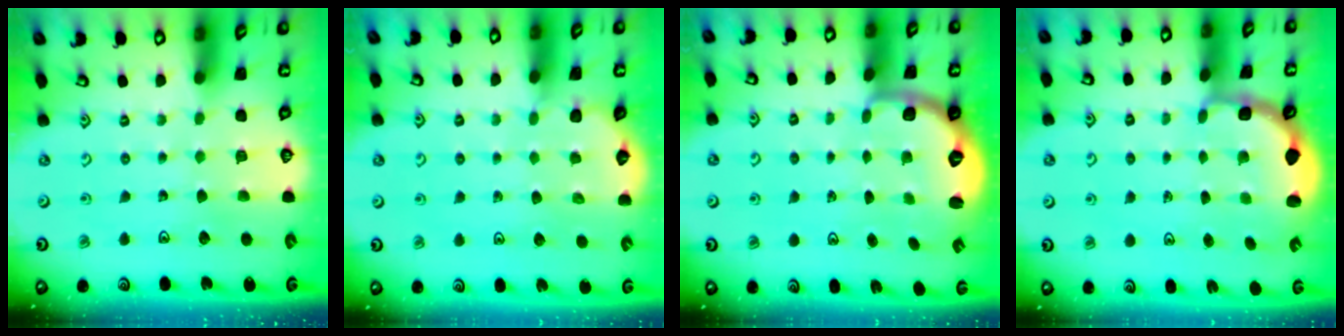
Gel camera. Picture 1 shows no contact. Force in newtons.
{"total": 3.0, "press": 2.9, "slide": 0.5}
{"total": 2.7, "press": 1.6, "slide": 2.1}
{"total": 2.8, "press": 2.3, "slide": 1.7}